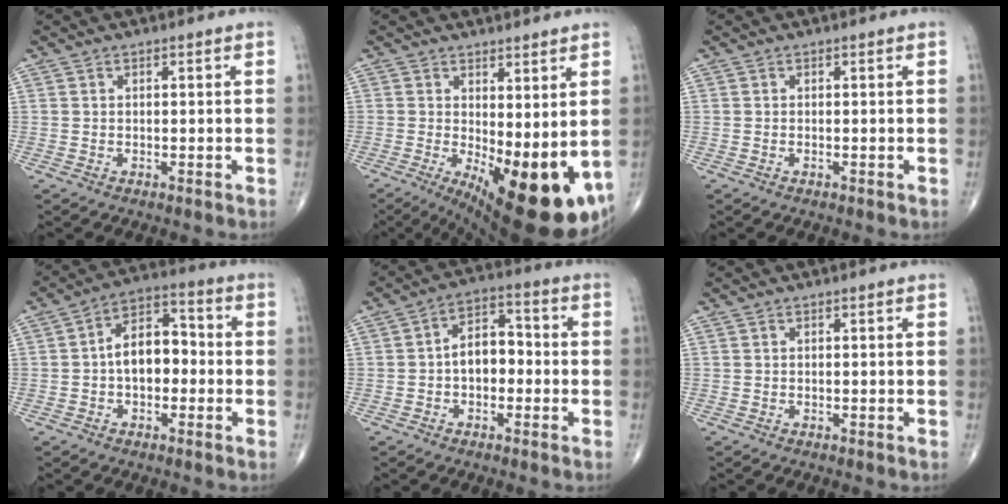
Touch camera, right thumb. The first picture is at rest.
{"total": 16.2, "force": [-1.8, 6.0, 15.0], "torque": [-0.202, -0.032, -0.004]}
{"total": 0.0}
{"total": 9.9, "force": [-0.8, 6.2, 7.7], "torque": [-0.103, 0.035, -0.026]}
{"total": 7.7, "force": [-0.9, 5.0, 5.8], "torque": [-0.074, 0.031, -0.027]}
{"total": 0.0}